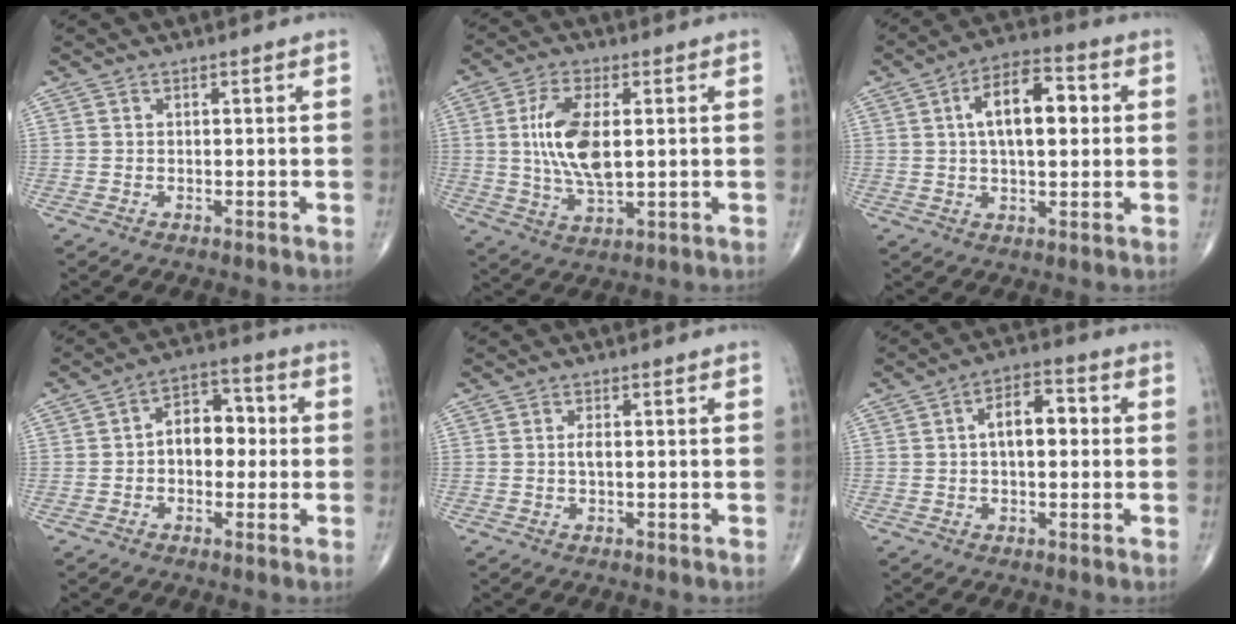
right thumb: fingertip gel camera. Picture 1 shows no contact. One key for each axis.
{"total": 11.7, "fx": 1.4, "fy": 5.4, "fz": 10.3, "tx": -0.203, "ty": -0.010, "tz": 0.029}
{"total": 12.3, "fx": 2.3, "fy": 6.0, "fz": 10.4, "tx": -0.156, "ty": 0.015, "tz": 0.031}
{"total": 8.4, "fx": -0.2, "fy": 5.7, "fz": 6.2, "tx": -0.062, "ty": 0.028, "tz": -0.014}
{"total": 1.2, "fx": 0.0, "fy": 0.4, "fz": 1.1, "tx": -0.024, "ty": 0.000, "tz": -0.001}
{"total": 8.6, "fx": 1.0, "fy": 4.6, "fz": 7.1, "tx": -0.099, "ty": 0.022, "tz": 0.009}